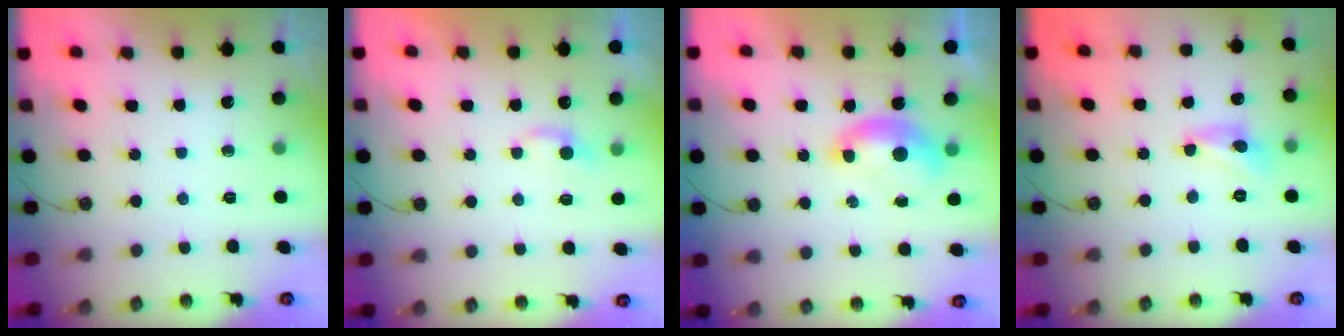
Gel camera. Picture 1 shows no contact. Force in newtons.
{"total": 1.7, "press": 1.6, "slide": 0.4}
{"total": 1.5, "press": 1.4, "slide": 0.6}
{"total": 3.1, "press": 3.1, "slide": 0.3}